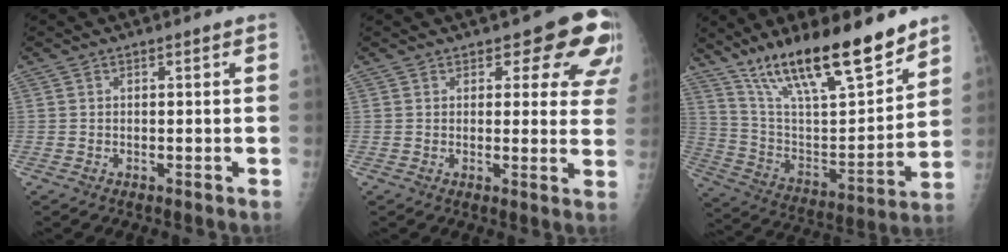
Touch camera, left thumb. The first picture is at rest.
{"total": 11.5, "force": [7.4, 5.2, 7.0], "torque": [-0.027, -0.033, 0.072]}
{"total": 23.8, "force": [17.2, 6.0, 15.4], "torque": [-0.234, -0.072, 0.304]}